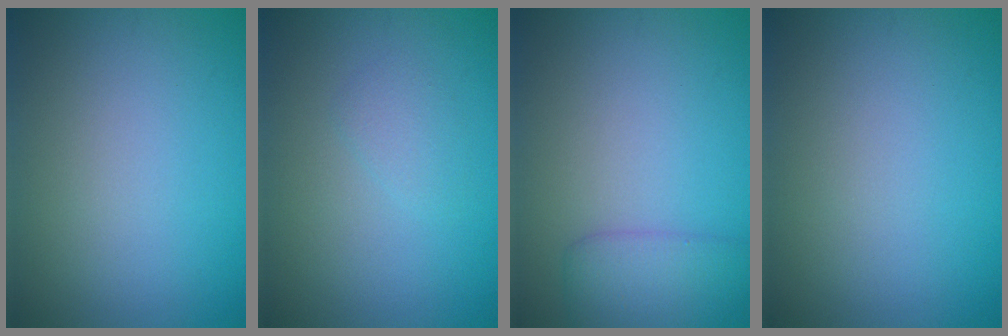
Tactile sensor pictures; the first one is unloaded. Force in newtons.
{"total": 1.1, "press": 1.1, "slide": 0.1}
{"total": 3.1, "press": 3.1, "slide": 0.2}
{"total": 0.0}